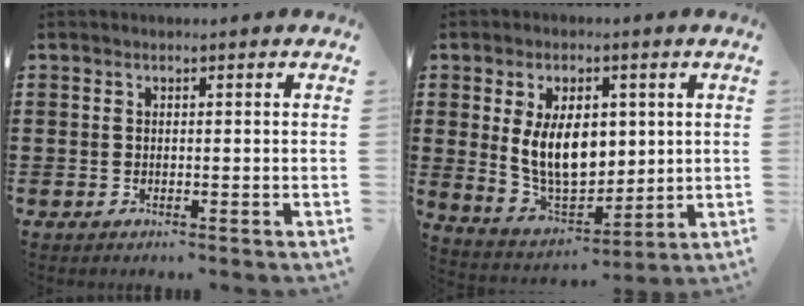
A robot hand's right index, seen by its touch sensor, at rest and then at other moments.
{"total": 10.1, "force": [1.7, 6.1, 7.9], "torque": [-0.163, 0.005, 0.028]}